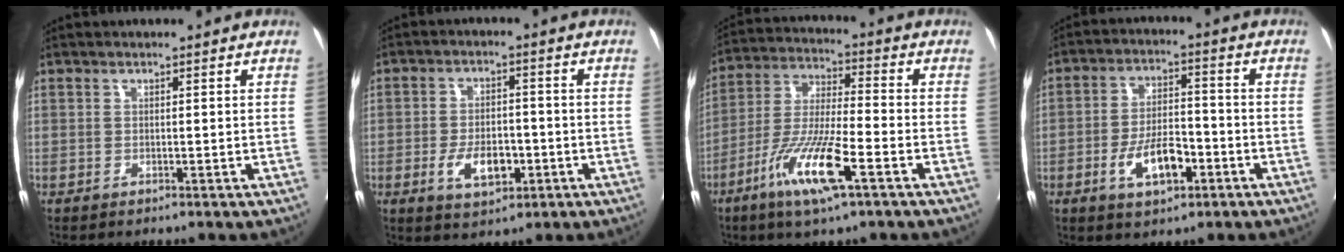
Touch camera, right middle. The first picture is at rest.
{"total": 6.6, "force": [-2.3, 3.5, 5.2], "torque": [-0.090, -0.001, -0.033]}
{"total": 12.6, "force": [-6.2, 1.3, 10.9], "torque": [-0.221, -0.020, -0.119]}
{"total": 8.1, "force": [-3.4, 3.4, 6.5], "torque": [-0.120, 0.004, -0.058]}